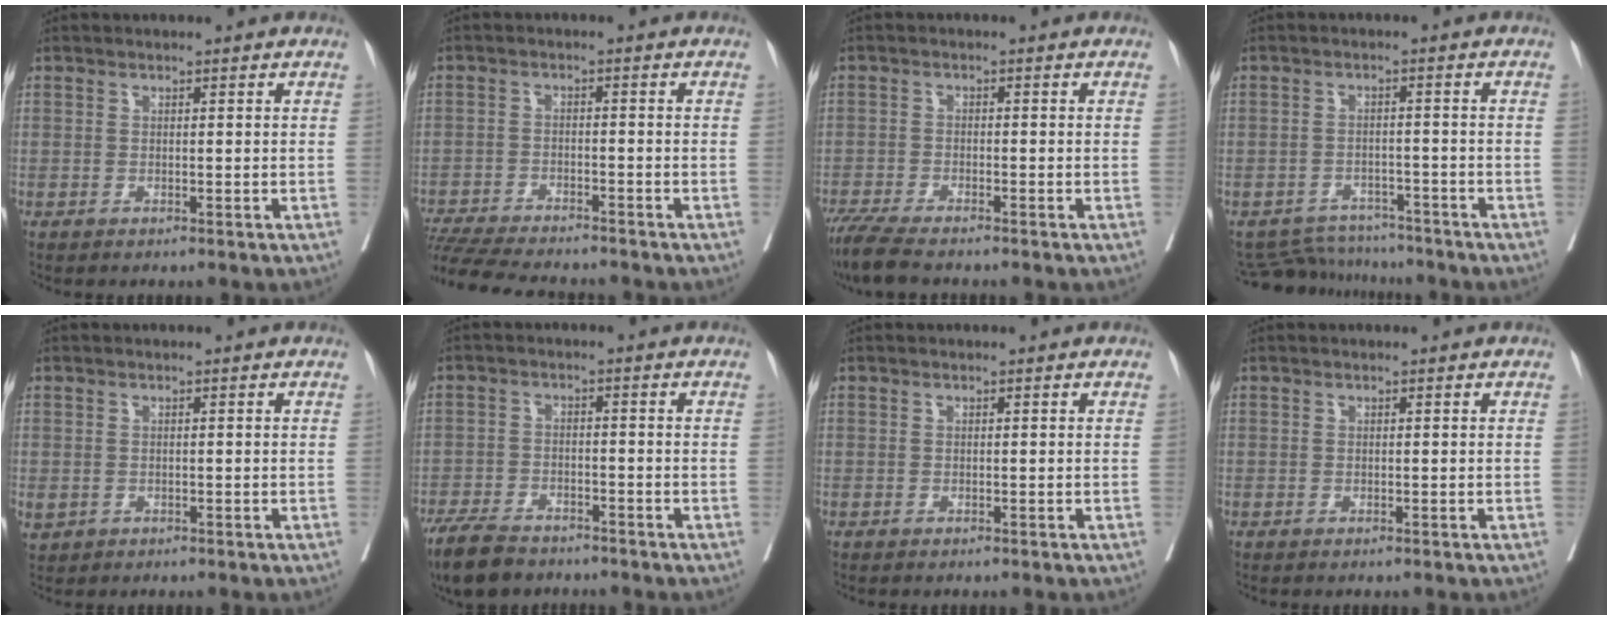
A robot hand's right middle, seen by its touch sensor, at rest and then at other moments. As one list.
[{"total": 14.3, "force": [-13.0, 1.9, 5.7], "torque": [-0.117, -0.021, -0.199]}, {"total": 7.2, "force": [-6.0, 0.9, 3.9], "torque": [-0.073, -0.021, -0.107]}, {"total": 8.2, "force": [-7.9, 2.1, 0.0], "torque": [-0.001, 0.005, -0.117]}, {"total": 2.0, "force": [-0.5, 1.6, 1.1], "torque": [-0.029, -0.002, 0.001]}, {"total": 8.4, "force": [-6.9, 3.0, 3.7], "torque": [-0.070, -0.014, -0.120]}, {"total": 0.0}, {"total": 0.0}]